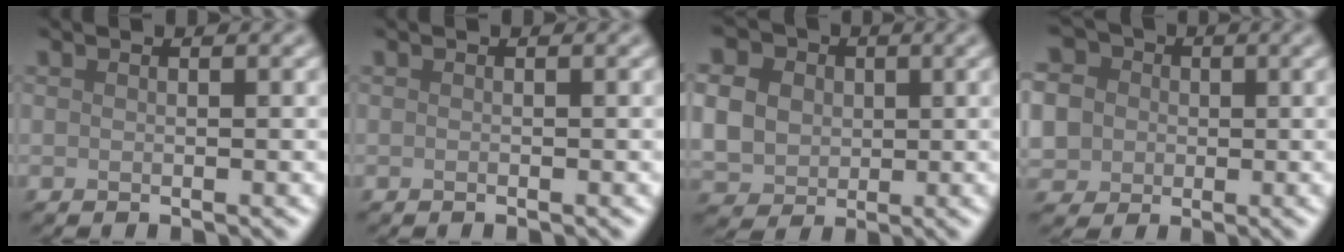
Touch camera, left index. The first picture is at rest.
{"total": 0.0}
{"total": 8.6, "force": [1.6, 7.4, 4.1], "torque": [-0.099, 0.022, 0.021]}
{"total": 10.5, "force": [1.8, 9.2, 4.6], "torque": [-0.100, 0.035, -0.001]}